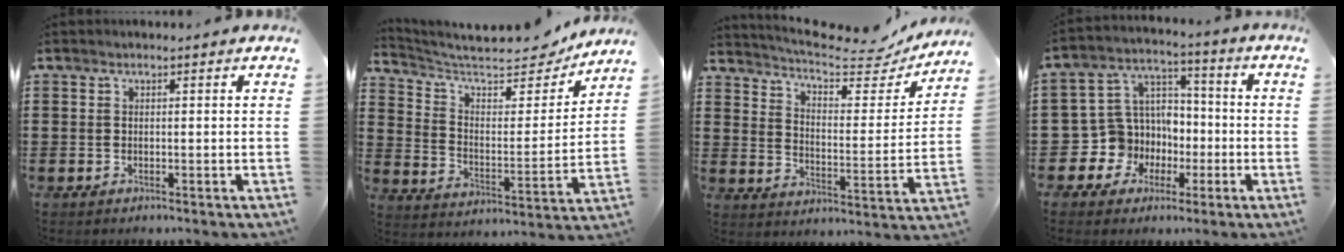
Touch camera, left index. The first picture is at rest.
{"total": 8.6, "force": [7.3, 2.2, 4.0], "torque": [-0.094, -0.051, 0.119]}
{"total": 7.4, "force": [6.7, 1.0, 2.9], "torque": [-0.073, -0.047, 0.109]}
{"total": 8.8, "force": [-1.8, 8.5, 1.4], "torque": [-0.078, -0.001, -0.027]}